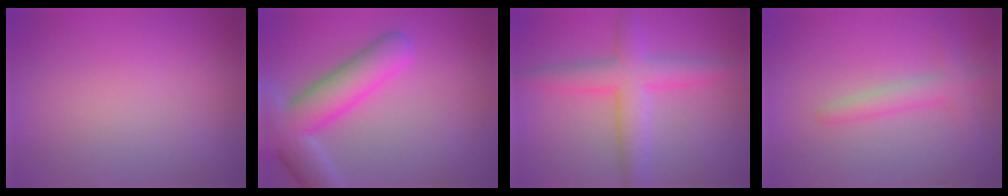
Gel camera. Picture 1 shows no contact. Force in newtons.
{"total": 8.2, "press": 8.2, "slide": 0.6}
{"total": 5.2, "press": 5.2, "slide": 0.3}
{"total": 2.6, "press": 2.6, "slide": 0.1}